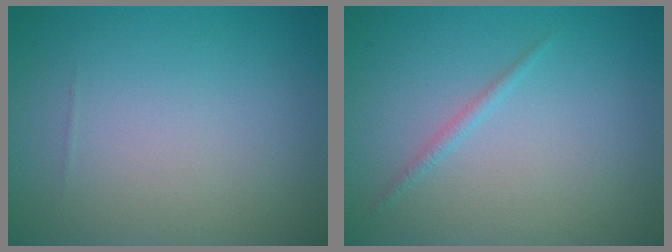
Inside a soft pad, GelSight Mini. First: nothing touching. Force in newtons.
{"total": 0.8, "press": 0.8, "slide": 0.1}